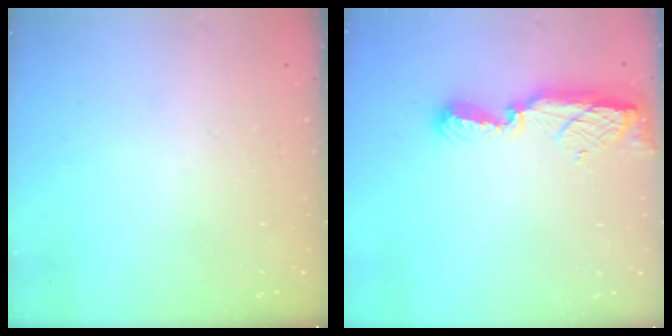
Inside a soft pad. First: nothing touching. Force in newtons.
{"total": 9.0, "press": 9.0, "slide": 0.8}